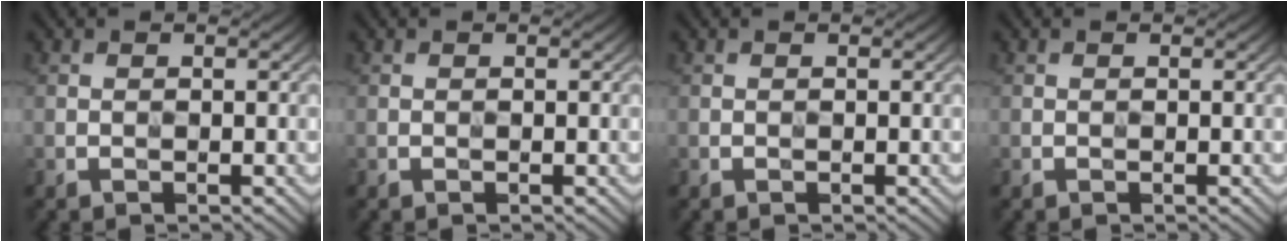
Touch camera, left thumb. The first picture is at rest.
{"total": 0.0}
{"total": 0.0}
{"total": 0.0}